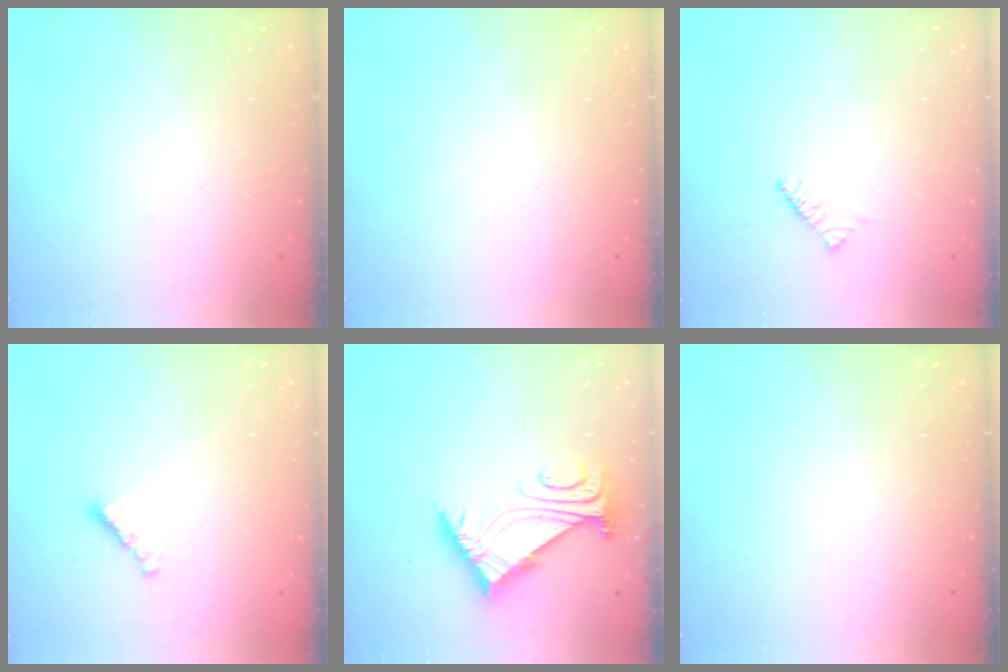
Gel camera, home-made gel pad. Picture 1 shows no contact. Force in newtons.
{"total": 0.0}
{"total": 2.9, "press": 2.9, "slide": 0.5}
{"total": 2.2, "press": 2.1, "slide": 0.5}
{"total": 5.6, "press": 5.5, "slide": 1.0}
{"total": 0.0}